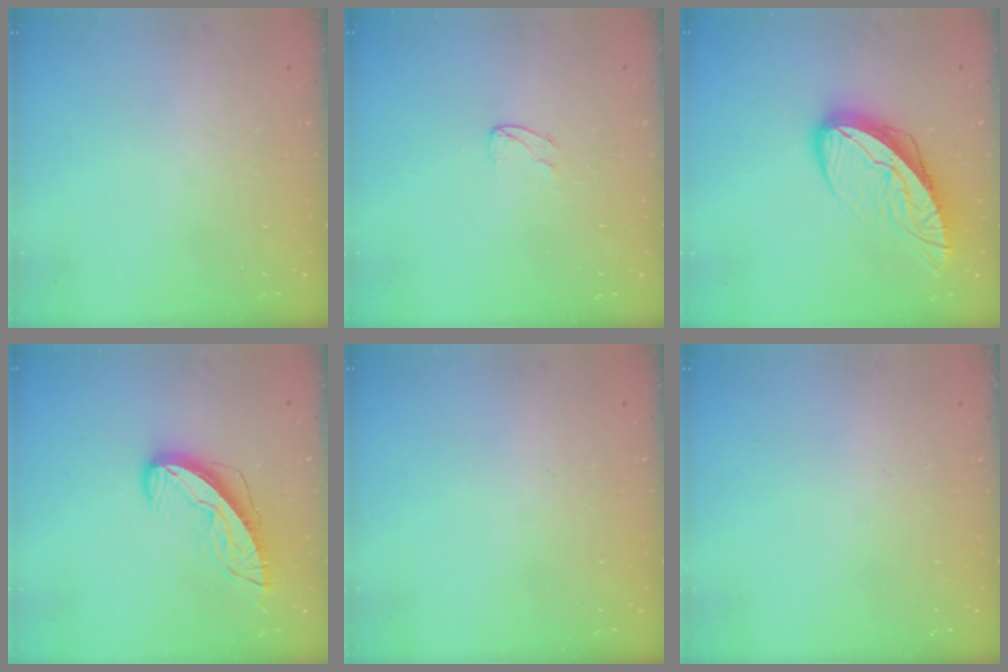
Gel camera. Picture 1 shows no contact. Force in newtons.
{"total": 3.3, "press": 3.3, "slide": 0.3}
{"total": 11.5, "press": 11.4, "slide": 1.5}
{"total": 9.6, "press": 9.5, "slide": 1.1}
{"total": 0.0}
{"total": 0.0}